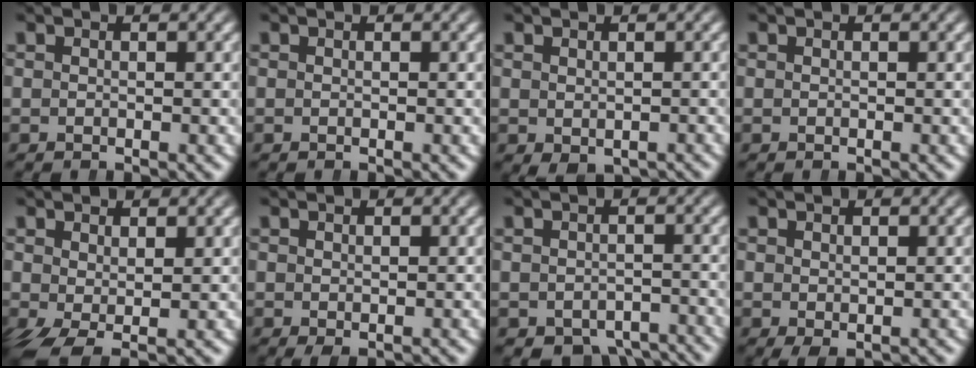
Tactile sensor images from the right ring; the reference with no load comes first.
{"total": 0.0}
{"total": 1.9, "force": [-1.0, 1.3, 1.0], "torque": [-0.012, -0.017, -0.004]}
{"total": 0.0}
{"total": 2.4, "force": [-1.0, 1.1, 1.9], "torque": [-0.039, -0.018, -0.002]}
{"total": 1.0, "force": [-0.3, 0.6, 0.7], "torque": [-0.010, -0.006, 0.002]}
{"total": 6.4, "force": [-5.3, 3.1, 1.8], "torque": [-0.008, -0.023, -0.079]}
{"total": 1.4, "force": [-0.5, 0.9, 1.0], "torque": [-0.014, -0.009, 0.002]}